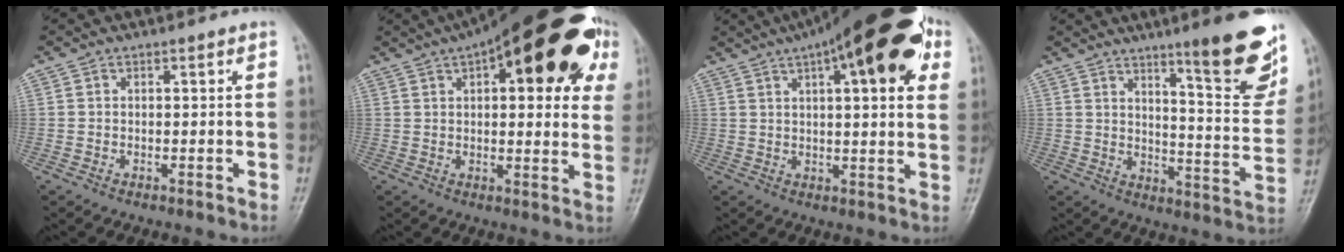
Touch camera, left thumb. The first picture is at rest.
{"total": 28.1, "force": [11.8, 10.5, 23.3], "torque": [-0.289, 0.022, 0.158]}
{"total": 21.8, "force": [9.8, 6.8, 18.2], "torque": [-0.249, 0.010, 0.136]}
{"total": 16.9, "force": [10.7, 2.7, 12.8], "torque": [-0.134, -0.076, 0.157]}